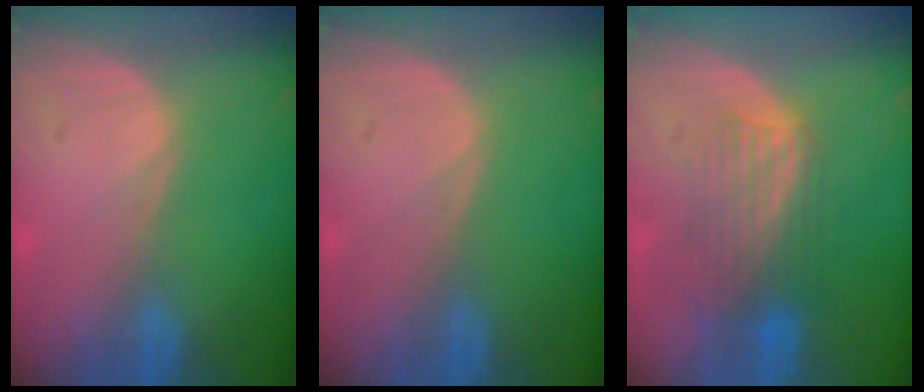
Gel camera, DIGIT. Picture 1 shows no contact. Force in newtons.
{"total": 0.0}
{"total": 5.9, "press": 5.9, "slide": 0.6}